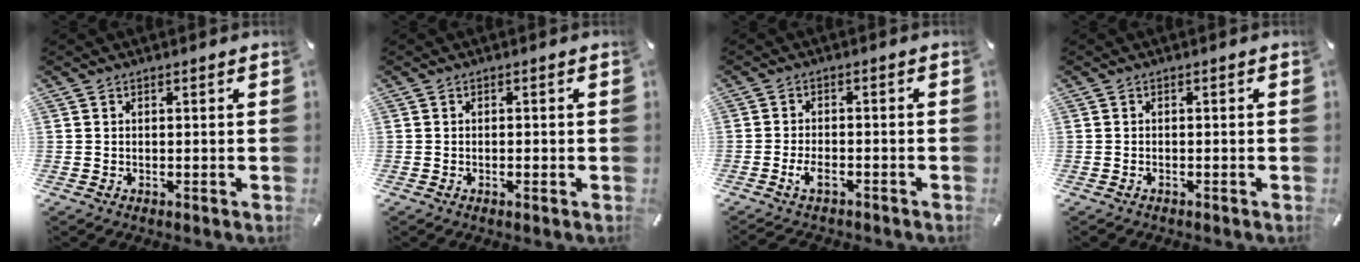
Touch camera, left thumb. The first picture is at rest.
{"total": 0.8, "force": [-0.4, 0.3, 0.7], "torque": [-0.013, -0.002, -0.006]}
{"total": 4.3, "force": [-2.6, 2.1, 2.8], "torque": [-0.056, 0.010, -0.049]}
{"total": 0.8, "force": [-0.6, 0.4, 0.5], "torque": [-0.010, 0.000, -0.012]}